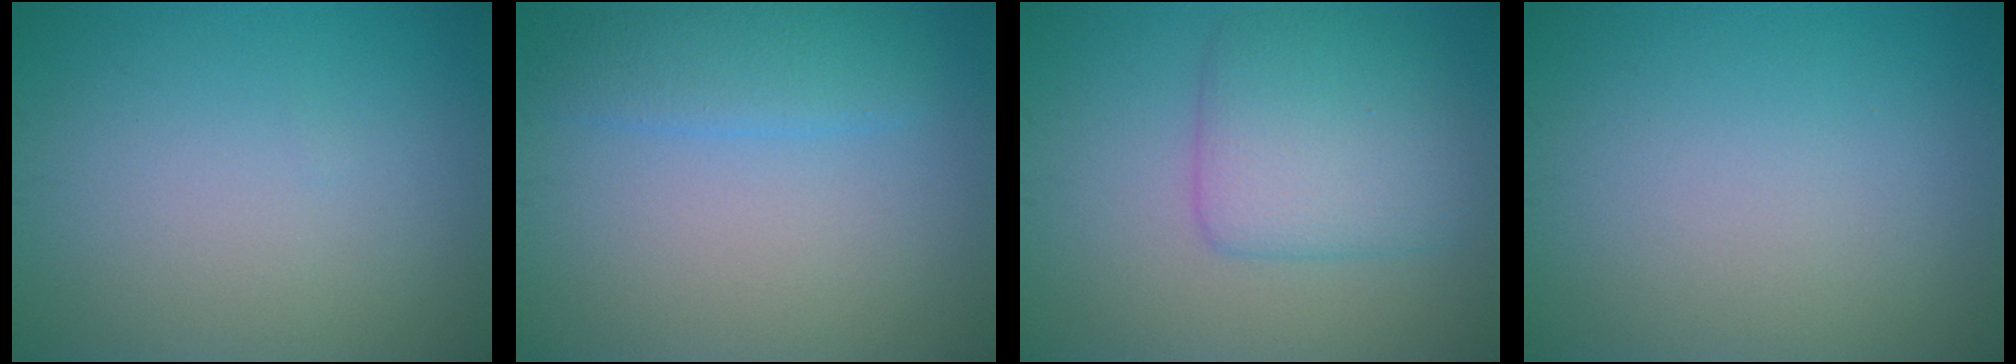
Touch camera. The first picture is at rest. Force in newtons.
{"total": 2.8, "press": 2.8, "slide": 0.3}
{"total": 5.2, "press": 5.2, "slide": 0.1}
{"total": 0.0}